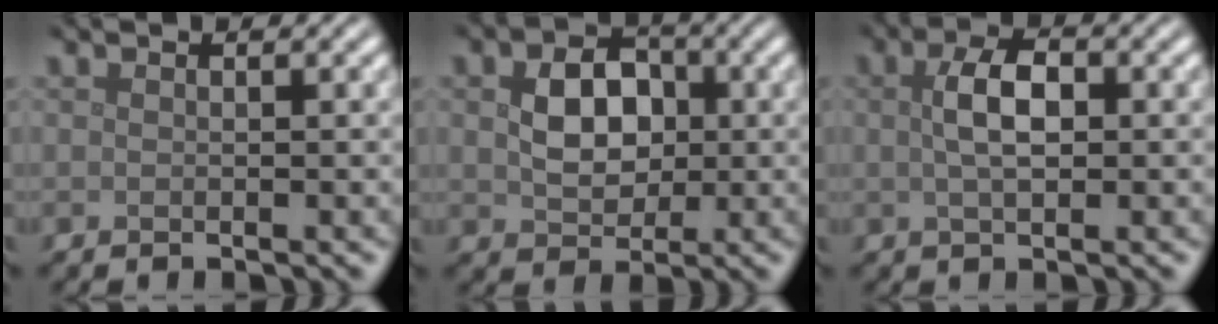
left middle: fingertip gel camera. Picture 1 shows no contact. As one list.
[{"total": 4.6, "force": [0.5, 3.5, 3.0], "torque": [-0.063, 0.000, 0.004]}, {"total": 3.5, "force": [0.4, 1.7, 3.1], "torque": [-0.063, 0.005, 0.005]}]